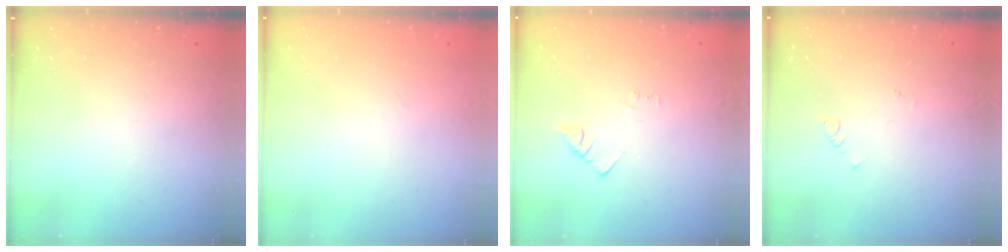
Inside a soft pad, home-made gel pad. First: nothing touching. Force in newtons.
{"total": 0.0}
{"total": 1.5, "press": 1.5, "slide": 0.3}
{"total": 1.9, "press": 1.9, "slide": 0.4}